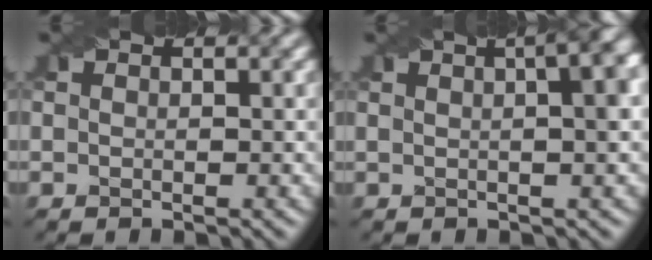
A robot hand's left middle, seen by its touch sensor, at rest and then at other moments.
{"total": 9.6, "force": [2.5, 4.5, 8.1], "torque": [-0.037, 0.053, 0.001]}